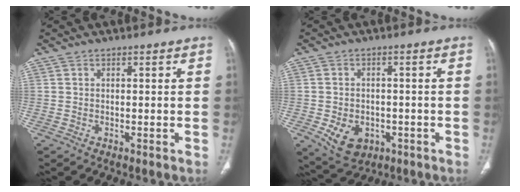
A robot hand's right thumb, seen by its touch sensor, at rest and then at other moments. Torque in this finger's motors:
{"motor_torque": [-0.25, 0.44, 0.22, 0.59, 0.19]}